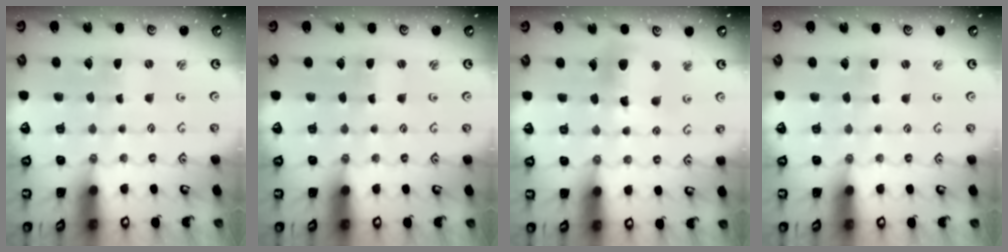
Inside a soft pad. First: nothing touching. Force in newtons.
{"total": 0.8, "press": 0.8, "slide": 0.2}
{"total": 12.3, "press": 12.0, "slide": 2.6}
{"total": 1.0, "press": 0.9, "slide": 0.2}